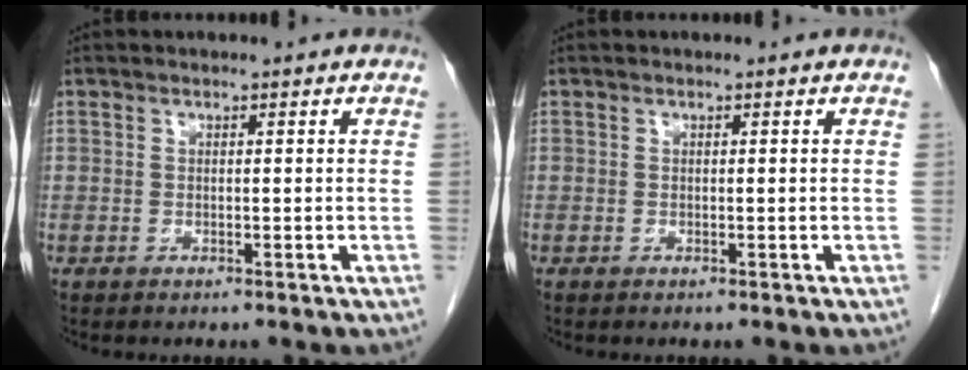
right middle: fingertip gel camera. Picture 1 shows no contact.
{"total": 0.0}